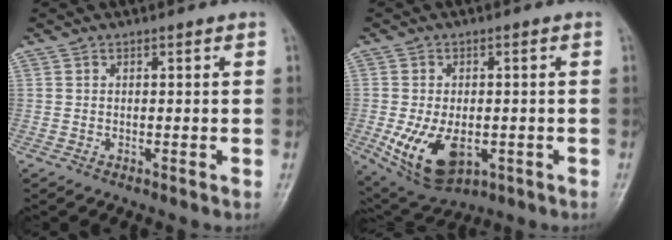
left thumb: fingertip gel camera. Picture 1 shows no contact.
{"total": 11.5, "force": [-3.1, 6.8, 8.7], "torque": [-0.150, -0.003, -0.034]}